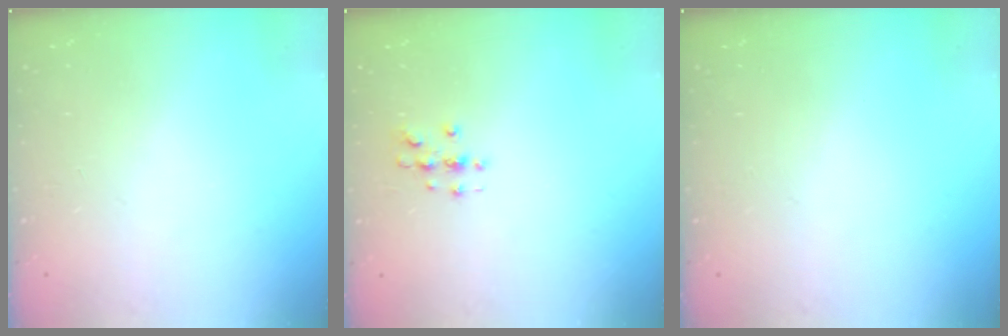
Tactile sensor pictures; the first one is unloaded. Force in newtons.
{"total": 3.0, "press": 3.0, "slide": 0.3}
{"total": 0.0}